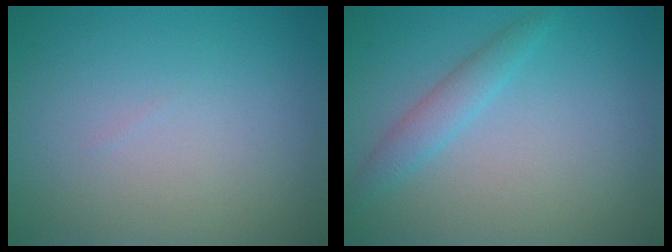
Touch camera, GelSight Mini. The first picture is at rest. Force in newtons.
{"total": 1.9, "press": 1.9, "slide": 0.1}